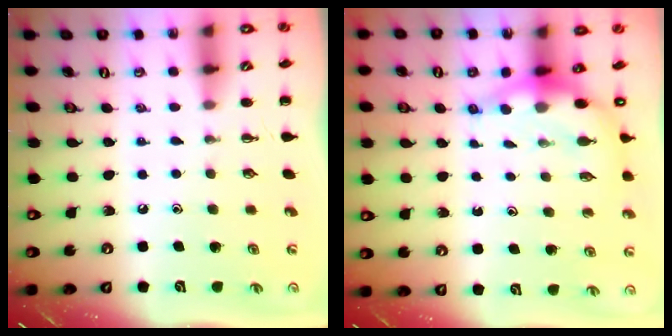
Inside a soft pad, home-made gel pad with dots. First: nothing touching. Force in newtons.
{"total": 6.9, "press": 6.7, "slide": 1.6}